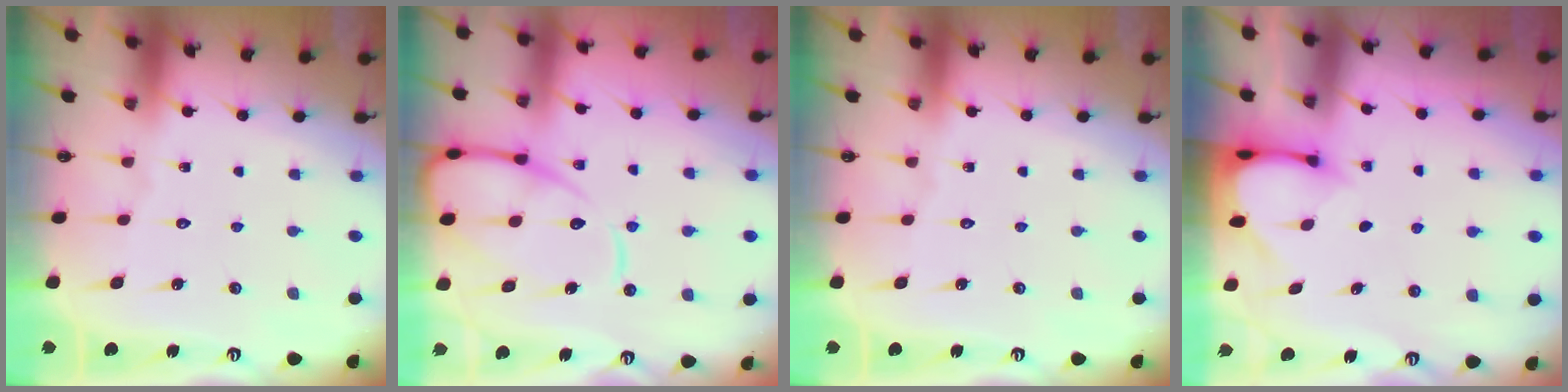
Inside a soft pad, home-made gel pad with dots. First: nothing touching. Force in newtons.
{"total": 13.3, "press": 13.3, "slide": 1.4}
{"total": 0.0}
{"total": 3.3, "press": 3.3, "slide": 0.3}